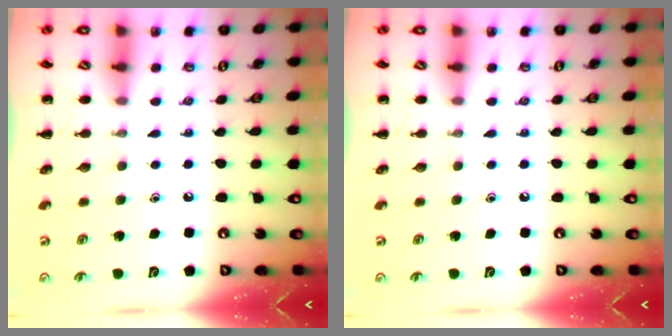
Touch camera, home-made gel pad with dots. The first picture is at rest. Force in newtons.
{"total": 0.0}